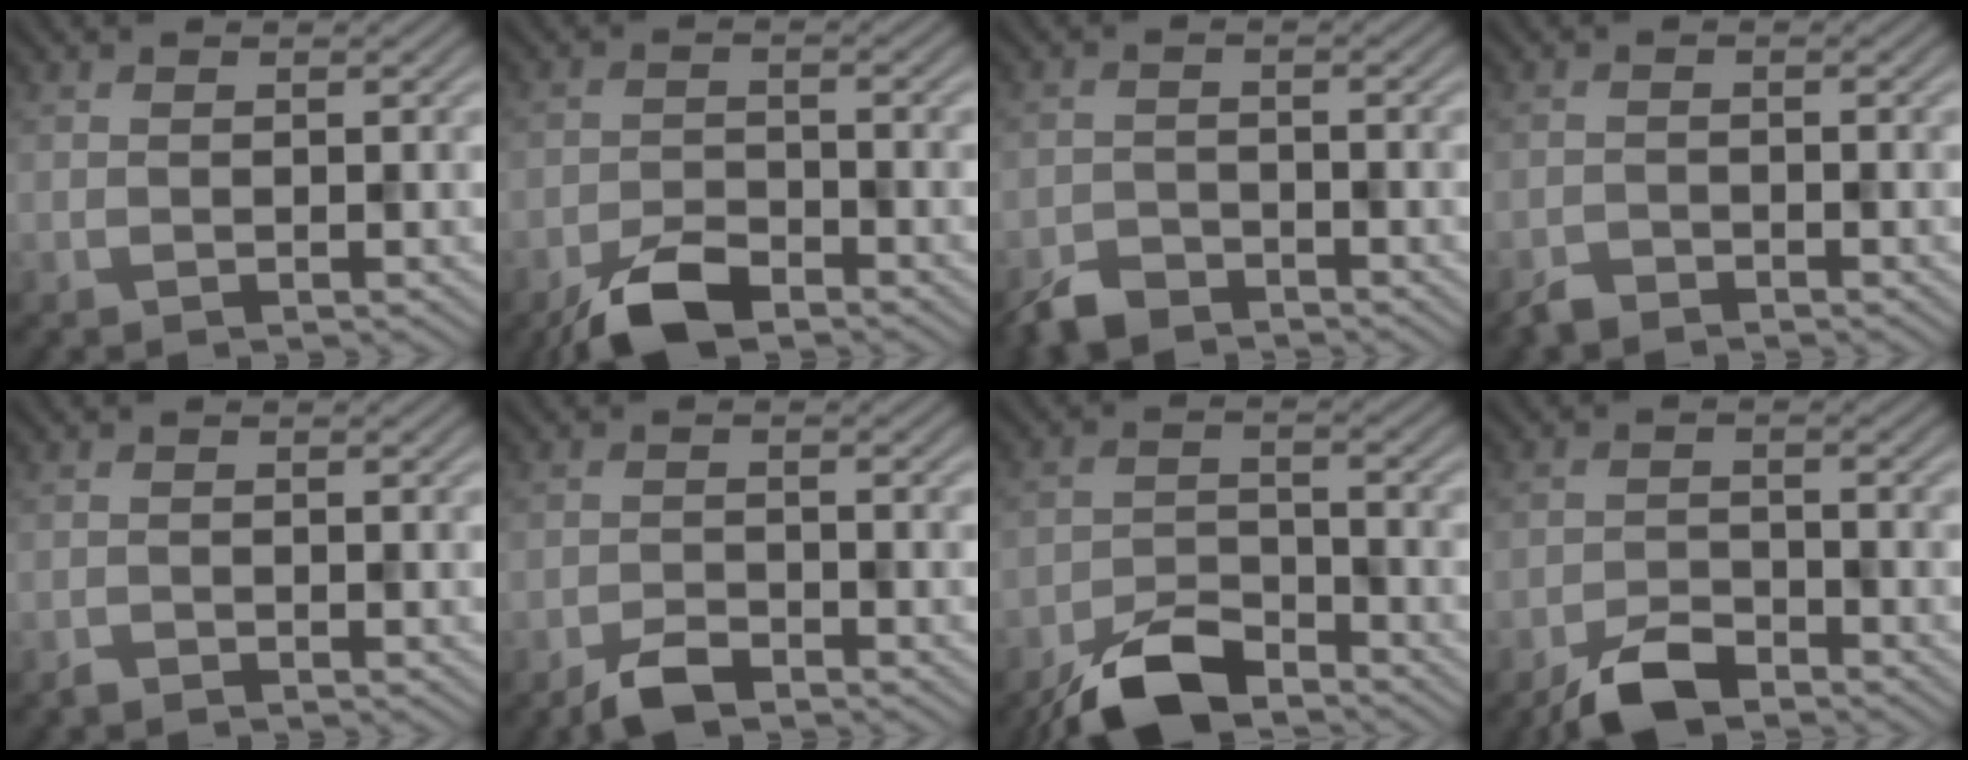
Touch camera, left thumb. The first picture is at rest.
{"total": 5.7, "force": [-4.1, 2.1, 3.2], "torque": [-0.059, -0.001, -0.081]}
{"total": 3.4, "force": [-2.9, 1.3, 1.0], "torque": [-0.021, -0.002, -0.064]}
{"total": 1.6, "force": [-1.5, 0.5, 0.3], "torque": [-0.006, 0.001, -0.033]}
{"total": 0.7, "force": [-0.7, 0.2, 0.2], "torque": [-0.004, 0.001, -0.013]}
{"total": 3.1, "force": [-2.4, 1.1, 1.6], "torque": [-0.031, -0.001, -0.051]}
{"total": 7.5, "force": [-5.8, 2.7, 3.8], "torque": [-0.066, -0.004, -0.121]}
{"total": 4.8, "force": [-3.8, 1.8, 2.4], "torque": [-0.041, 0.000, -0.076]}